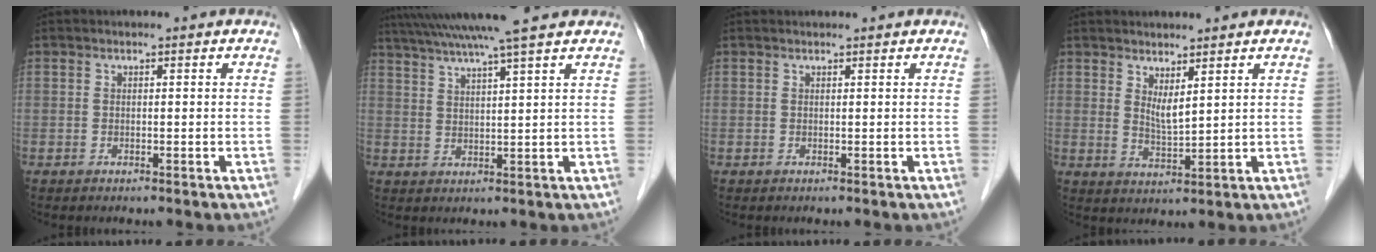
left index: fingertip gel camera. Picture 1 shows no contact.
{"total": 12.6, "force": [10.7, -1.1, 6.5], "torque": [-0.114, 0.026, 0.156]}
{"total": 1.6, "force": [1.6, 0.1, 0.3], "torque": [-0.006, 0.020, 0.024]}
{"total": 3.0, "force": [1.8, 0.3, 2.4], "torque": [-0.050, -0.016, 0.042]}